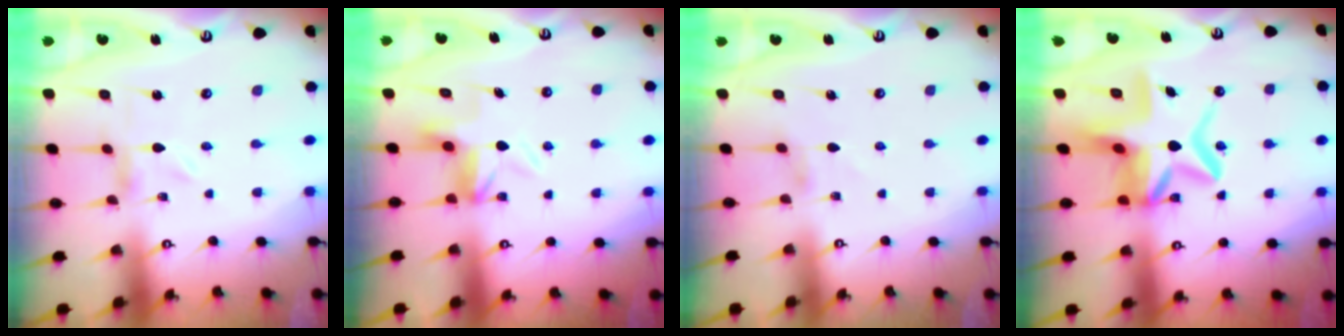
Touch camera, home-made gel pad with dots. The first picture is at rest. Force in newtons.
{"total": 5.5, "press": 5.3, "slide": 1.2}
{"total": 2.7, "press": 2.7, "slide": 0.4}
{"total": 13.4, "press": 12.9, "slide": 3.5}